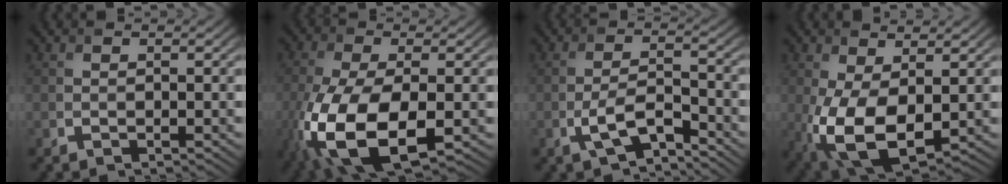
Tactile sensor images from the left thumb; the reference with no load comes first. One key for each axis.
{"total": 15.0, "fx": -4.9, "fy": 7.6, "fz": 12.0, "tx": -0.299, "ty": -0.050, "tz": -0.076}
{"total": 5.6, "fx": -3.1, "fy": 1.9, "fz": 4.2, "tx": -0.093, "ty": -0.001, "tz": -0.063}
{"total": 10.0, "fx": -1.2, "fy": 5.4, "fz": 8.3, "tx": -0.199, "ty": -0.020, "tz": -0.016}